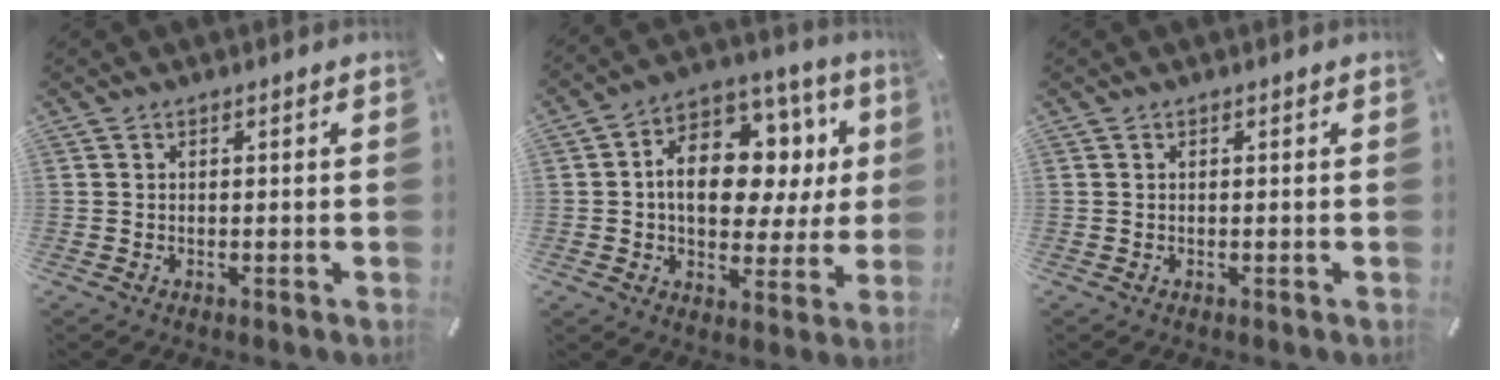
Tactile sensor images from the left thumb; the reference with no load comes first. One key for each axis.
{"total": 15.6, "fx": 2.2, "fy": 10.8, "fz": 11.1, "tx": -0.177, "ty": -0.009, "tz": 0.042}
{"total": 0.0}